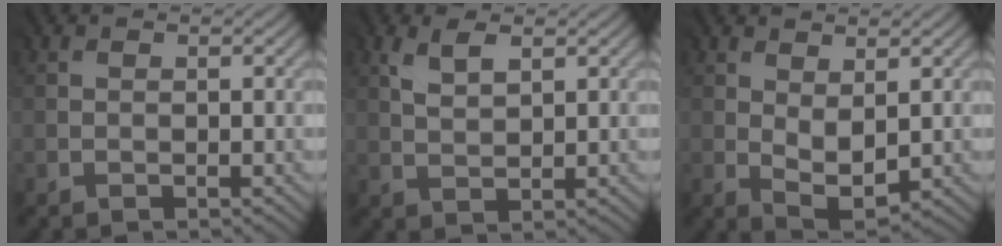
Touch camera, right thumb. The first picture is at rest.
{"total": 3.0, "force": [2.0, 1.4, 1.8], "torque": [-0.049, 0.001, 0.043]}
{"total": 4.3, "force": [0.7, 2.4, 3.5], "torque": [-0.077, -0.007, 0.021]}